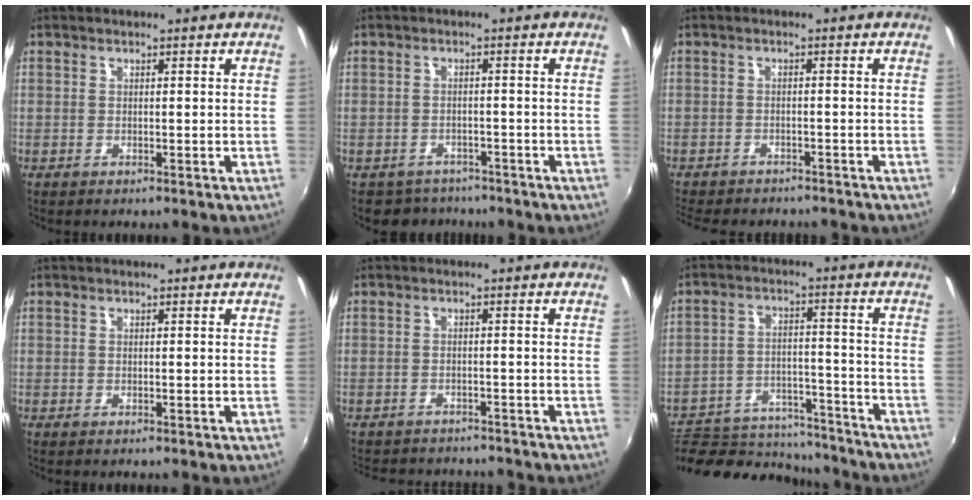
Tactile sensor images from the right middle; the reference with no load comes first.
{"total": 5.1, "force": [-4.2, 2.8, 0.3], "torque": [-0.020, 0.000, -0.064]}
{"total": 9.5, "force": [-8.4, 2.8, 3.4], "torque": [-0.085, -0.020, -0.124]}
{"total": 0.0}
{"total": 9.8, "force": [-8.8, 3.1, 3.0], "torque": [-0.074, -0.015, -0.126]}
{"total": 19.1, "force": [-16.6, 7.4, 5.7], "torque": [-0.128, 0.018, -0.226]}